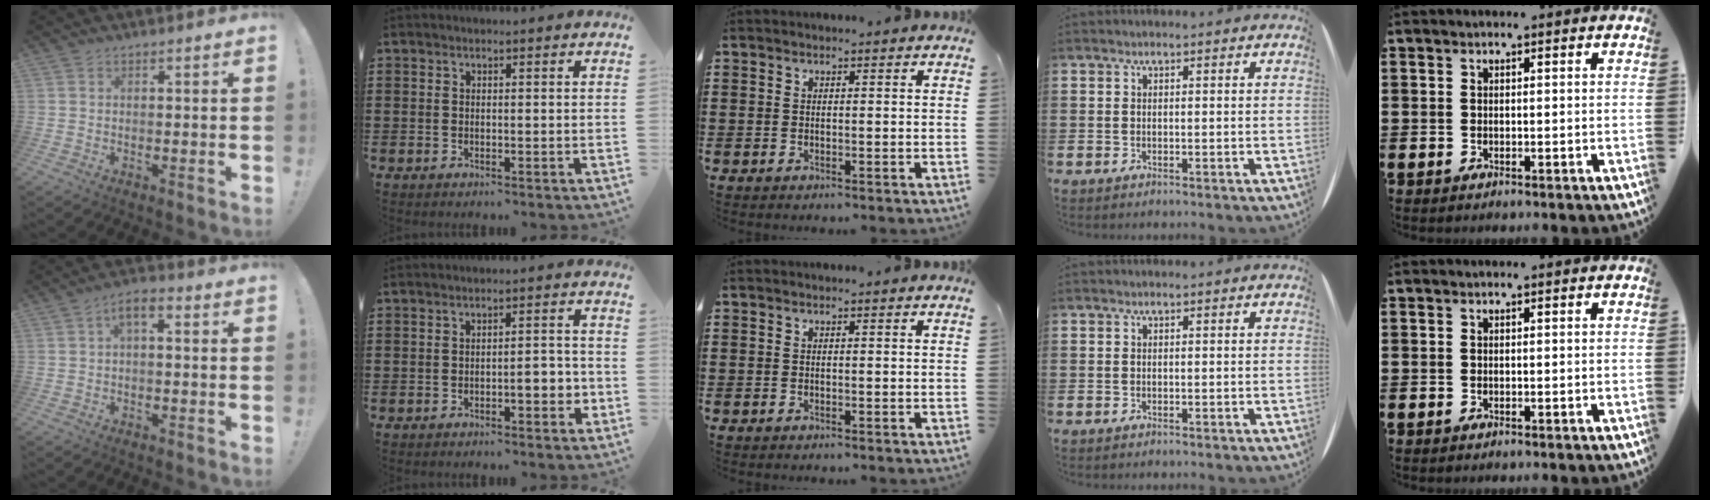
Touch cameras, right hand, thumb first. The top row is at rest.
{"thumb": {"total": 4.1, "force": [0.1, 1.9, 3.7], "torque": [-0.061, 0.002, 0.001]}, "index": {"total": 3.6, "force": [-1.2, 1.1, 3.2], "torque": [-0.036, 0.000, -0.025]}}